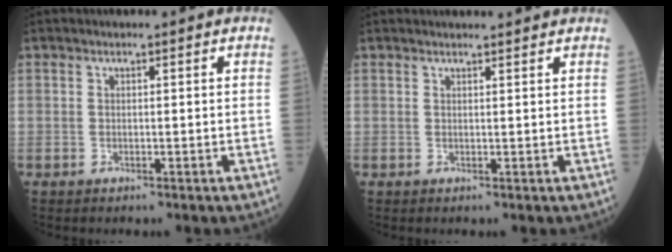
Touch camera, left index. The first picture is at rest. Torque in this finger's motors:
{"motor_torque": [-0.80, -1.33, -0.03, 0.02]}